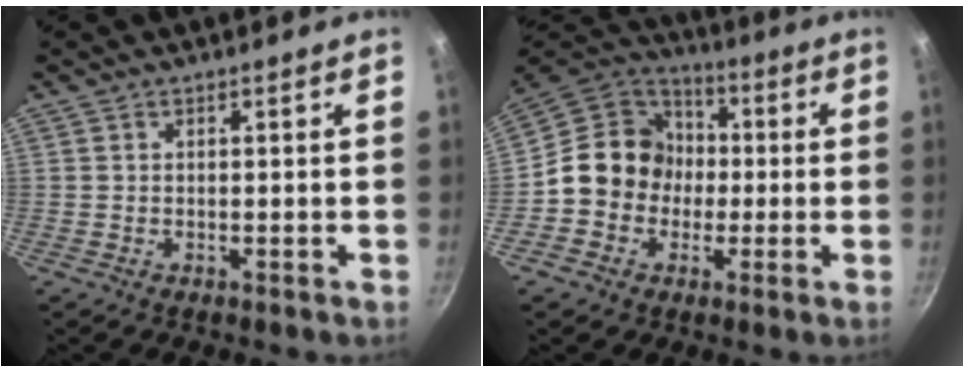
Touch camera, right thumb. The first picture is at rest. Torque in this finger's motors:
{"motor_torque": [1.35, 2.70, 0.99, -0.90, 0.10]}